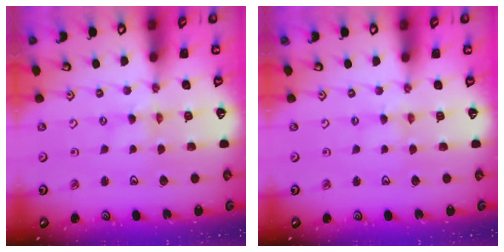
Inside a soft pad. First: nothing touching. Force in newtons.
{"total": 0.7, "press": 0.7, "slide": 0.1}